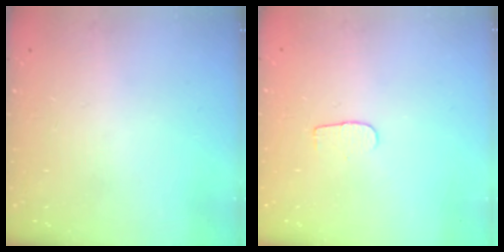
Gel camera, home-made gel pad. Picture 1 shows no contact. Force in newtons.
{"total": 3.6, "press": 3.6, "slide": 0.4}